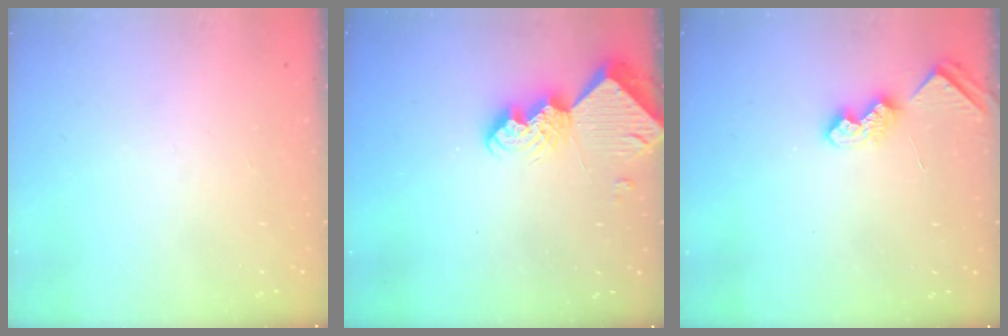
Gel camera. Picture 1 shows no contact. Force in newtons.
{"total": 9.0, "press": 9.0, "slide": 0.8}
{"total": 6.1, "press": 6.0, "slide": 0.7}